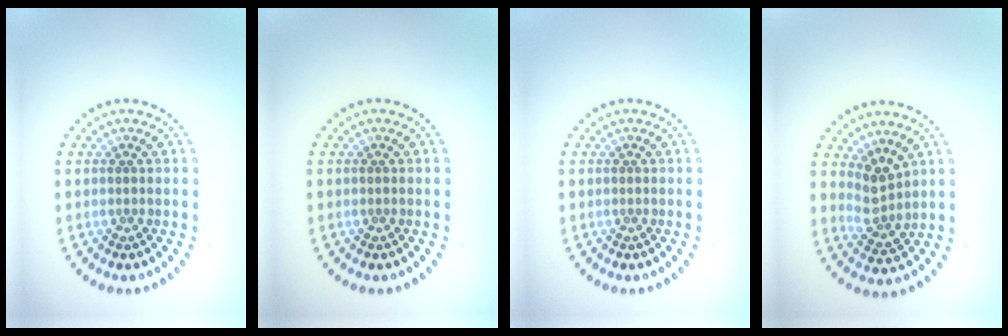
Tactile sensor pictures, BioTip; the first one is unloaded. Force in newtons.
{"total": 0.0}
{"total": 0.0}
{"total": 2.8, "press": 2.1, "slide": 1.9}